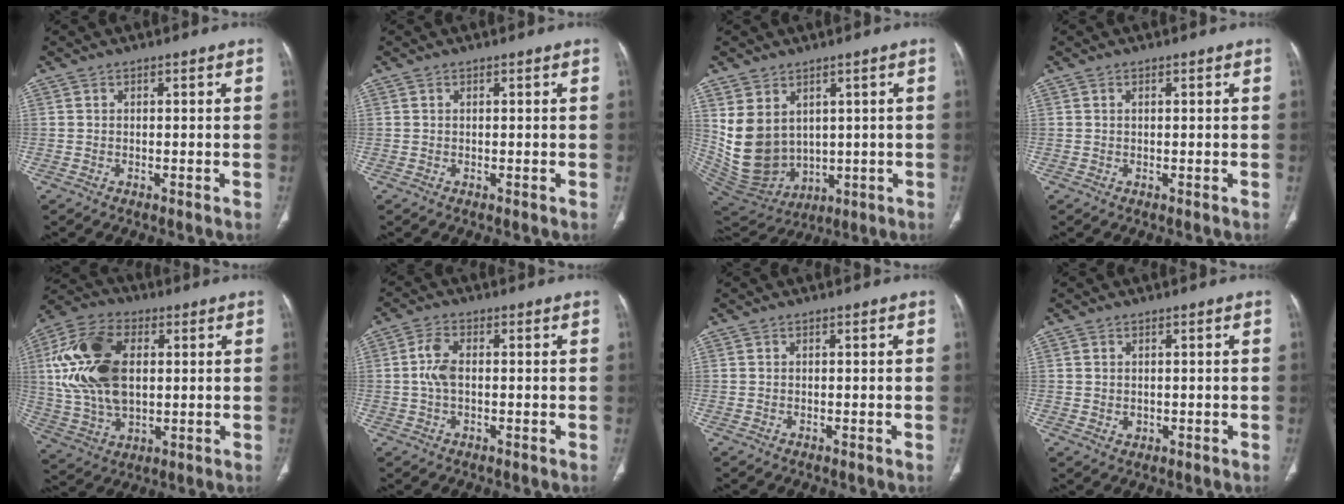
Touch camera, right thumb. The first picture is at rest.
{"total": 0.0}
{"total": 13.3, "force": [2.9, 10.2, 8.0], "torque": [-0.140, -0.016, 0.098]}
{"total": 0.0}
{"total": 18.9, "force": [3.2, 11.5, 14.7], "torque": [-0.287, 0.004, 0.061]}
{"total": 4.4, "force": [0.0, 2.3, 3.8], "torque": [-0.088, 0.008, -0.003]}
{"total": 0.0}
{"total": 1.3, "force": [0.3, 1.1, 0.7], "torque": [-0.012, -0.004, 0.014]}